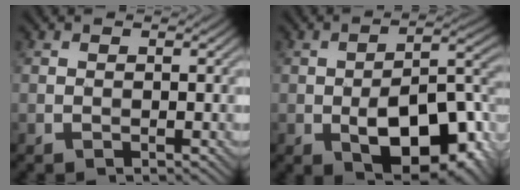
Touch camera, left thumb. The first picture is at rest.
{"total": 14.9, "force": [-5.6, 7.4, 11.7], "torque": [-0.161, -0.015, -0.083]}